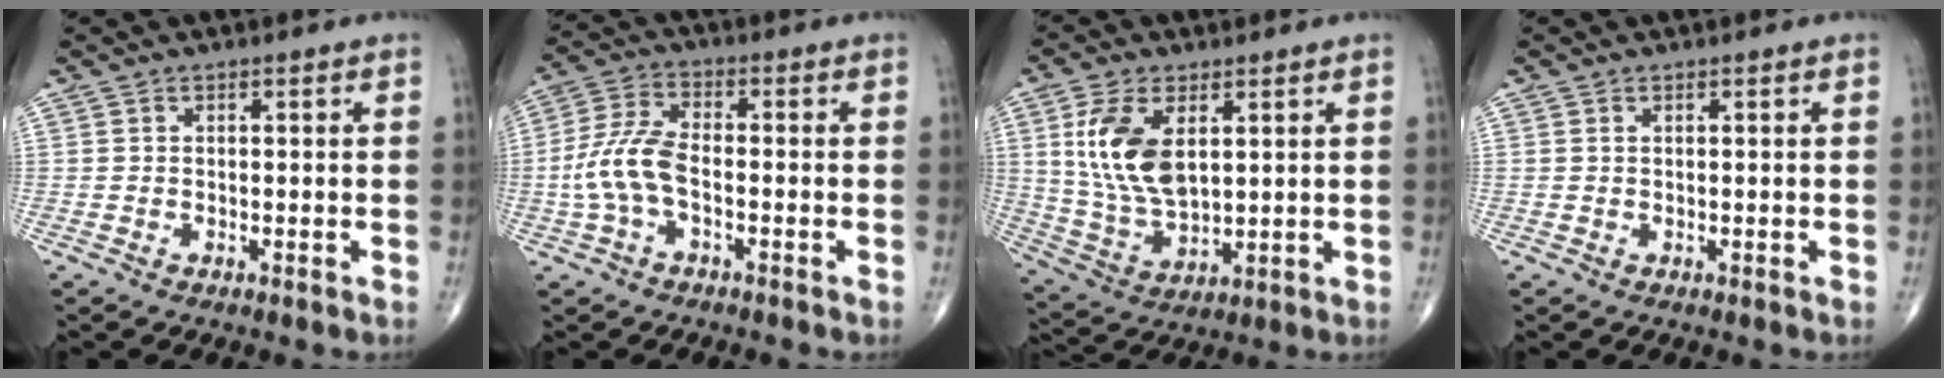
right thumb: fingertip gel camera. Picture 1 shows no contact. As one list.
[{"total": 8.7, "force": [-2.0, 4.3, 7.4], "torque": [-0.170, 0.027, -0.043]}, {"total": 12.9, "force": [3.6, 6.9, 10.2], "torque": [-0.200, -0.016, 0.079]}, {"total": 0.0}]